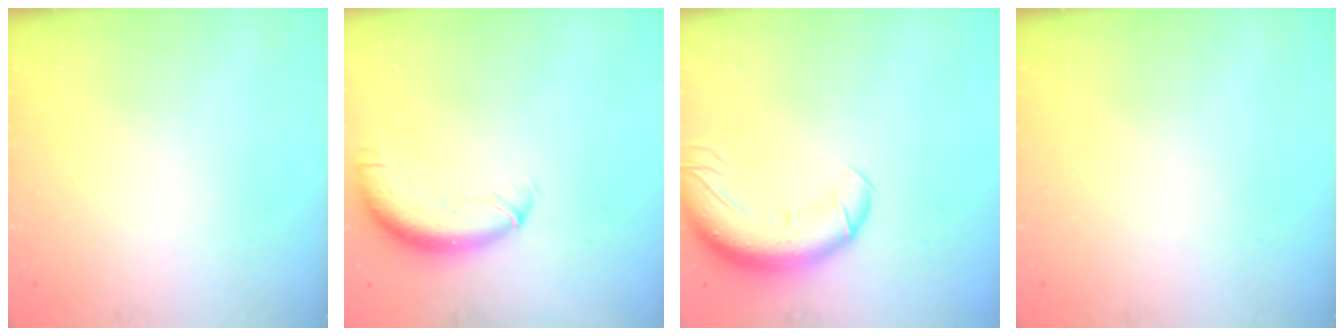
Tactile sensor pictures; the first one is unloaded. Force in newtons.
{"total": 11.5, "press": 11.2, "slide": 2.8}
{"total": 13.4, "press": 13.0, "slide": 3.3}
{"total": 0.0}